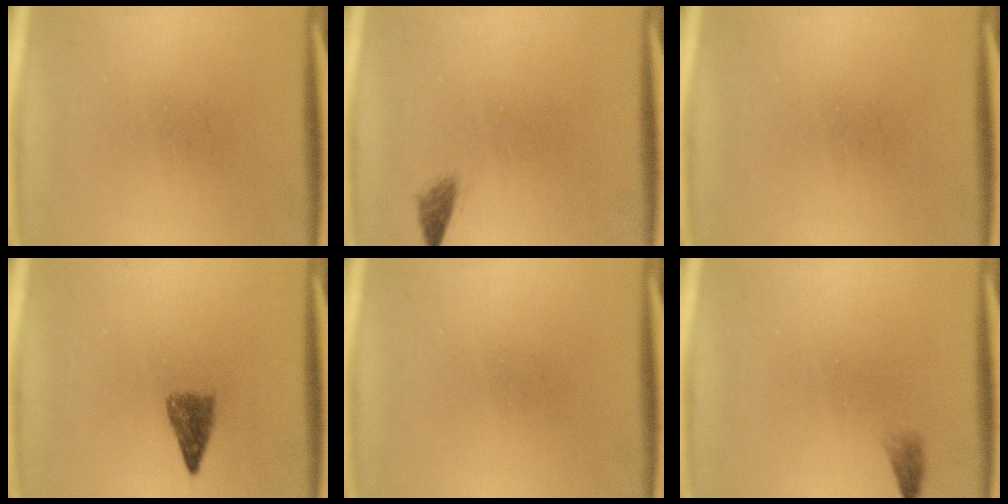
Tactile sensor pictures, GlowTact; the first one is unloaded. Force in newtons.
{"total": 1.3}
{"total": 0.0}
{"total": 2.9}
{"total": 0.0}
{"total": 1.1}